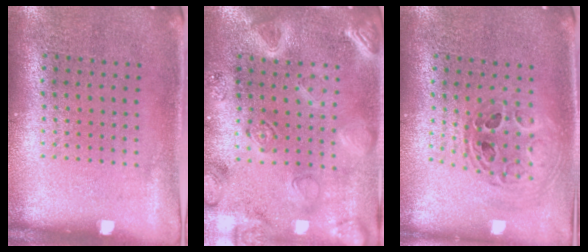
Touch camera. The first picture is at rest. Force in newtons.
{"total": 3.0, "press": 2.8, "slide": 0.8}
{"total": 0.8, "press": 0.7, "slide": 0.2}